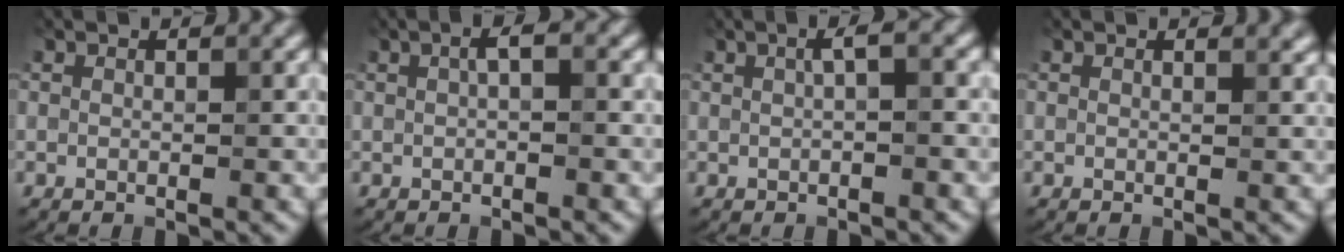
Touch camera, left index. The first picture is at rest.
{"total": 1.4, "force": [0.2, 0.3, 1.3], "torque": [-0.026, 0.006, 0.003]}
{"total": 1.9, "force": [0.4, 0.3, 1.8], "torque": [-0.032, 0.011, 0.005]}
{"total": 0.9, "force": [0.8, 0.2, 0.4], "torque": [-0.002, 0.001, 0.011]}